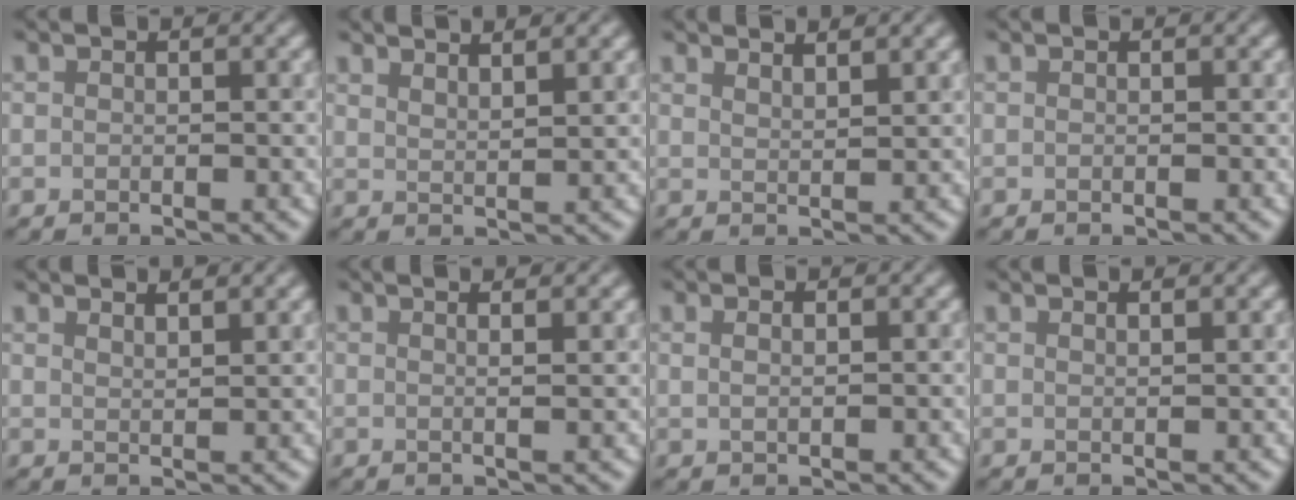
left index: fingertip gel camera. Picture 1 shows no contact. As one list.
[{"total": 3.0, "force": [2.5, 0.6, 1.4], "torque": [-0.001, 0.014, 0.028]}, {"total": 2.5, "force": [2.2, 0.6, 1.0], "torque": [-0.003, 0.009, 0.027]}, {"total": 0.0}, {"total": 2.0, "force": [1.8, 0.5, 0.8], "torque": [-0.002, 0.006, 0.021]}, {"total": 3.3, "force": [1.8, 1.4, 2.5], "torque": [-0.012, 0.017, -0.011]}, {"total": 0.9, "force": [0.4, 0.3, 0.7], "torque": [-0.015, -0.001, 0.010]}, {"total": 1.2, "force": [0.9, 0.4, 0.7], "torque": [0.000, 0.001, 0.008]}]